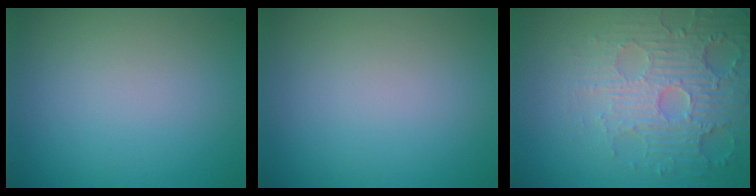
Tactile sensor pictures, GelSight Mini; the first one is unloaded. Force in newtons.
{"total": 0.0}
{"total": 4.5, "press": 4.4, "slide": 0.6}